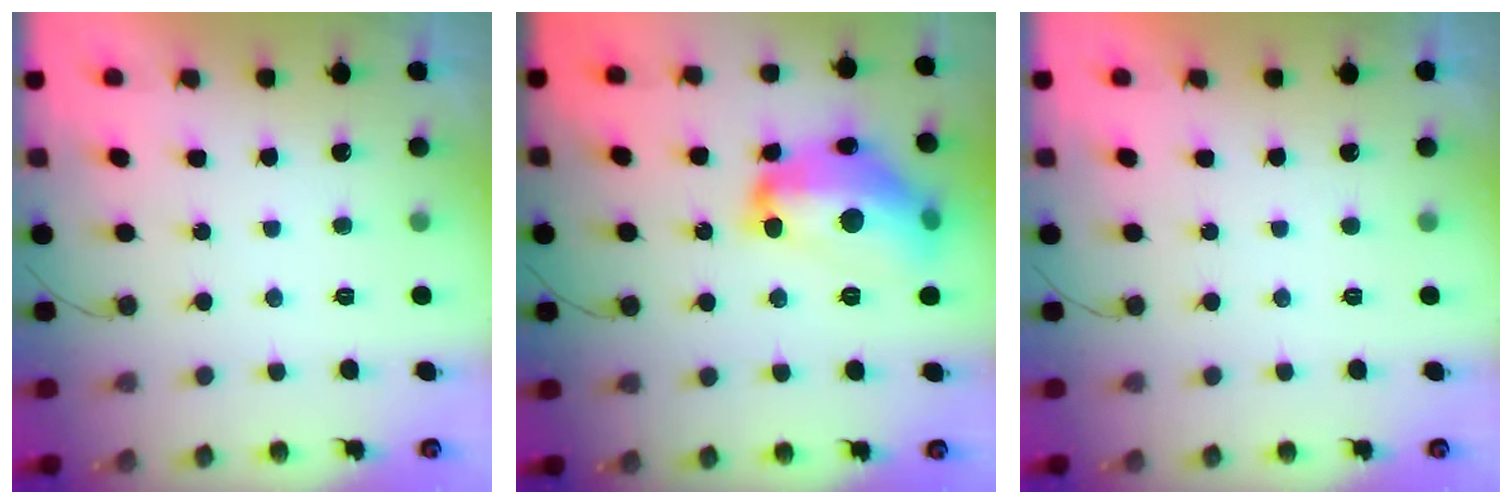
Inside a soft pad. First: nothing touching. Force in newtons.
{"total": 20.4, "press": 20.4, "slide": 1.4}
{"total": 0.0}